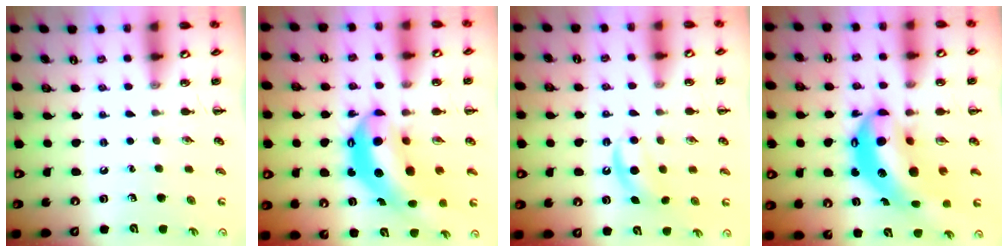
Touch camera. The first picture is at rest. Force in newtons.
{"total": 12.0, "press": 11.6, "slide": 3.0}
{"total": 5.9, "press": 5.6, "slide": 1.9}
{"total": 12.0, "press": 11.6, "slide": 3.1}